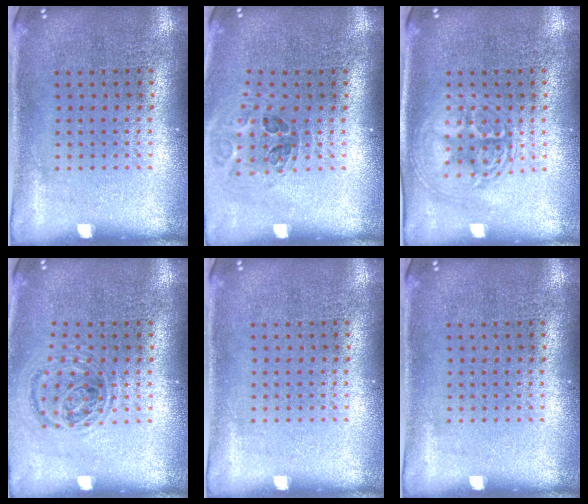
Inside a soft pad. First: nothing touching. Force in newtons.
{"total": 1.0, "press": 1.0, "slide": 0.3}
{"total": 2.9, "press": 2.9, "slide": 0.4}
{"total": 0.9, "press": 0.9, "slide": 0.2}
{"total": 0.0}
{"total": 0.0}